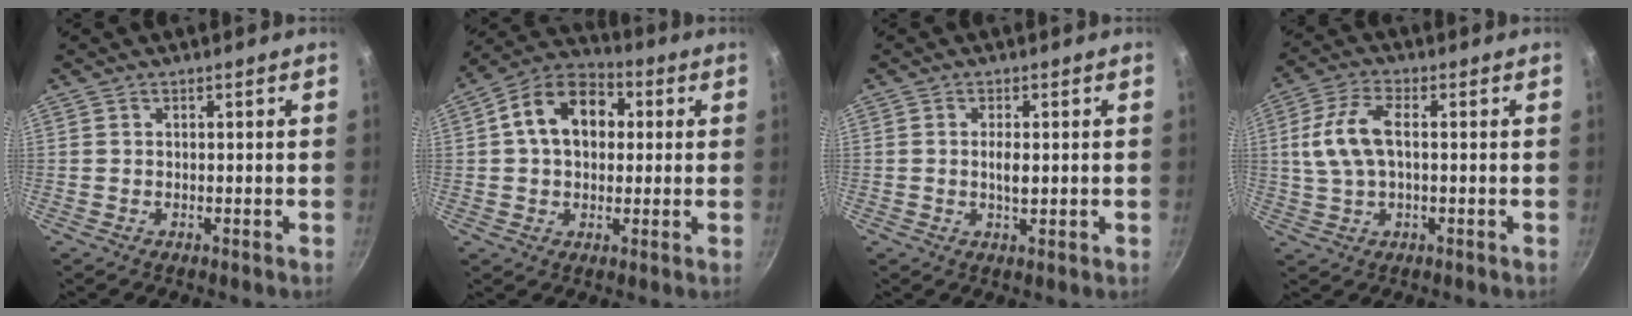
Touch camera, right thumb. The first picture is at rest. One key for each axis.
{"total": 13.5, "fx": 2.3, "fy": 9.6, "fz": 9.1, "tx": -0.114, "ty": 0.025, "tz": 0.018}
{"total": 3.0, "fx": 0.1, "fy": 1.2, "fz": 2.7, "tx": -0.048, "ty": -0.001, "tz": -0.001}
{"total": 9.2, "fx": 0.8, "fy": 4.7, "fz": 7.9, "tx": -0.165, "ty": 0.021, "tz": 0.011}